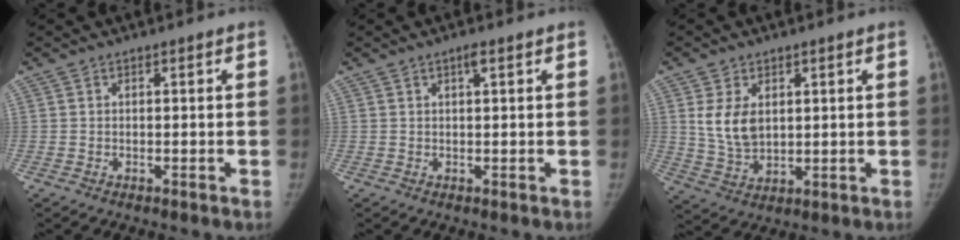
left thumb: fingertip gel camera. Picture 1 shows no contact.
{"total": 1.8, "force": [0.9, 0.5, 1.4], "torque": [-0.020, 0.000, 0.014]}
{"total": 7.4, "force": [2.0, 4.9, 5.2], "torque": [-0.078, -0.013, 0.053]}